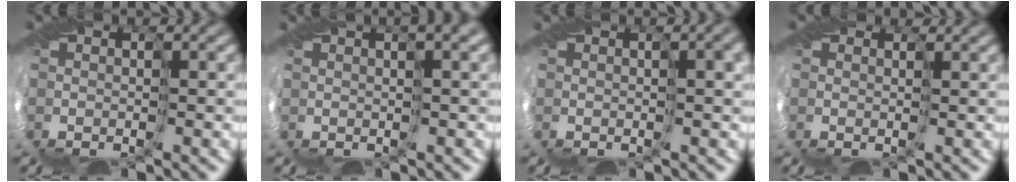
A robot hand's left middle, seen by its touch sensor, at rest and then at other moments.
{"total": 4.9, "force": [2.8, 1.5, 3.8], "torque": [-0.040, 0.026, 0.018]}
{"total": 2.5, "force": [0.5, 0.6, 2.3], "torque": [-0.027, 0.008, 0.005]}
{"total": 2.0, "force": [1.7, 0.8, 0.5], "torque": [-0.012, 0.000, 0.017]}